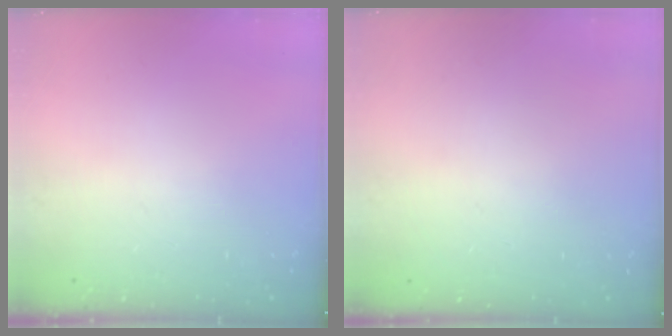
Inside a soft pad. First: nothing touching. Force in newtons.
{"total": 0.0}